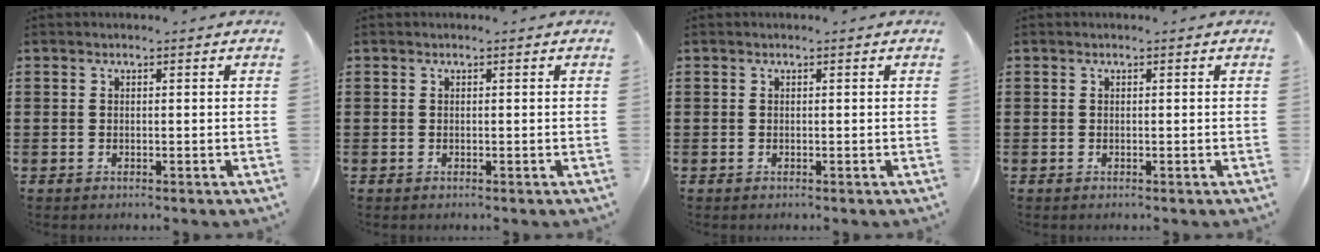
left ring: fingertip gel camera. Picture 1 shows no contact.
{"total": 0.0}
{"total": 0.0}
{"total": 0.0}